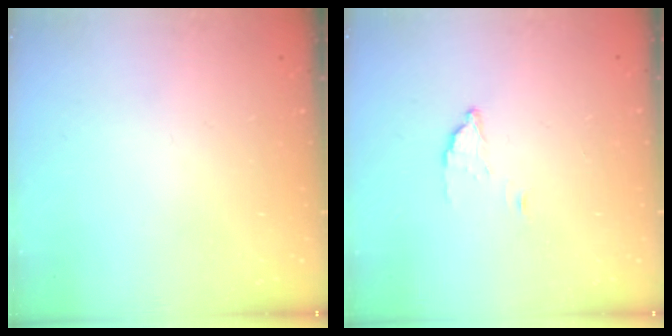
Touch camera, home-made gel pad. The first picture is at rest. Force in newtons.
{"total": 2.2, "press": 2.2, "slide": 0.2}